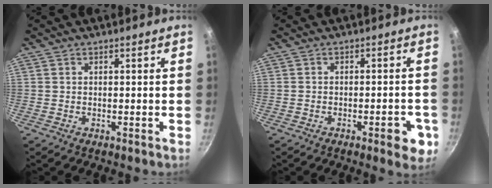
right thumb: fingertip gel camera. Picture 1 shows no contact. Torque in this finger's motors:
{"motor_torque": [0.34, 0.82, -0.16, 0.06, 0.08]}